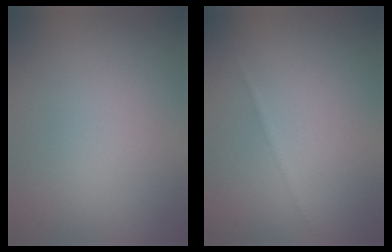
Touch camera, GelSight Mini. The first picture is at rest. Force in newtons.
{"total": 0.7, "press": 0.7, "slide": 0.0}